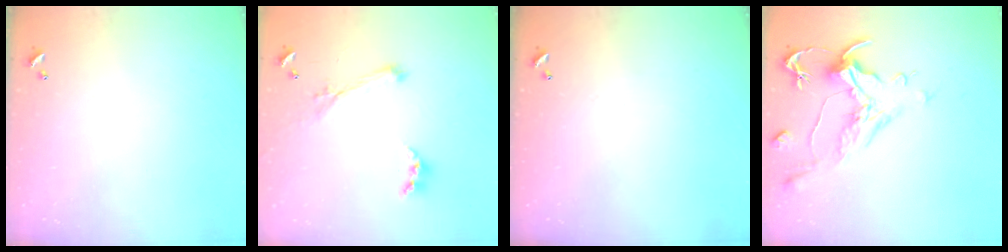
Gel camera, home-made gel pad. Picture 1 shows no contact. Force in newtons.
{"total": 1.1, "press": 0.6, "slide": 0.9}
{"total": 0.0}
{"total": 1.1, "press": 0.0, "slide": 1.1}